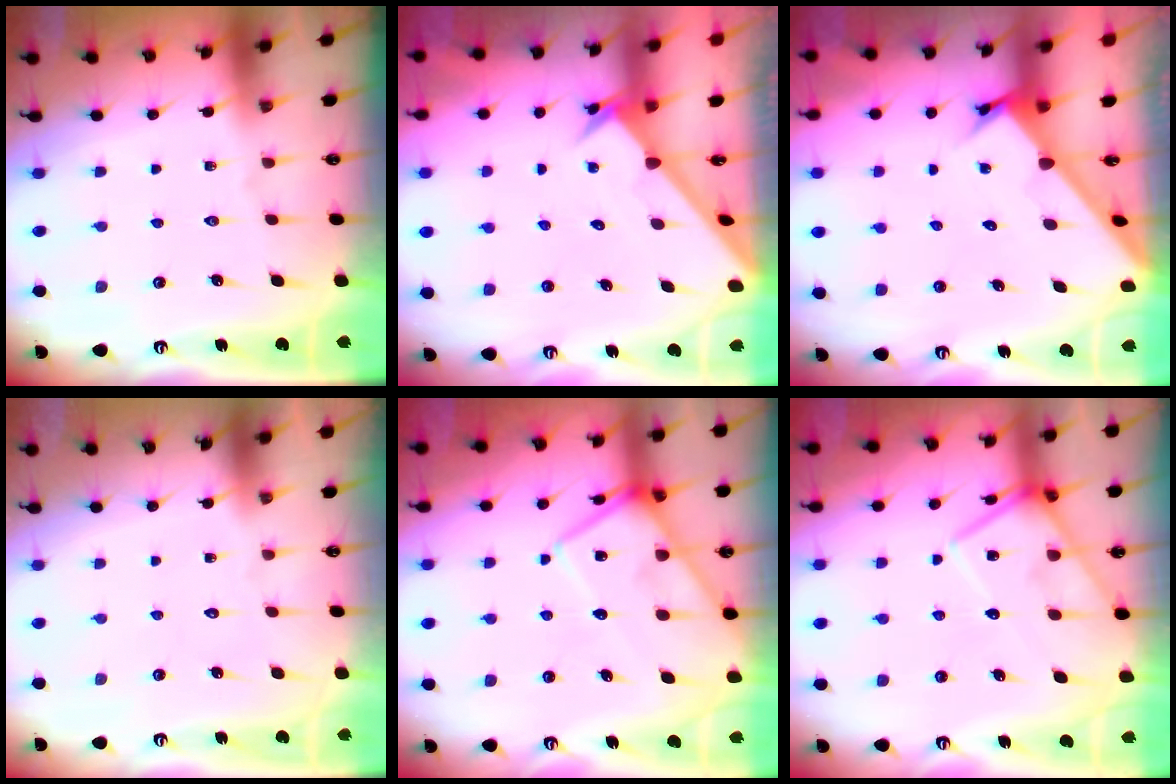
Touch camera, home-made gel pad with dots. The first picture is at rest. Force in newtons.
{"total": 2.5, "press": 2.5, "slide": 0.2}
{"total": 2.6, "press": 2.6, "slide": 0.2}
{"total": 1.5, "press": 1.5, "slide": 0.1}
{"total": 12.2, "press": 12.1, "slide": 1.4}
{"total": 11.5, "press": 11.5, "slide": 1.0}